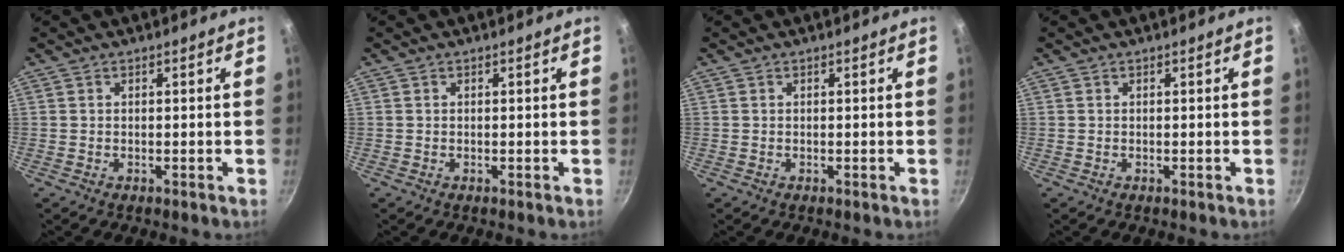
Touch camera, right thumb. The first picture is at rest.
{"total": 0.0}
{"total": 0.0}
{"total": 0.0}